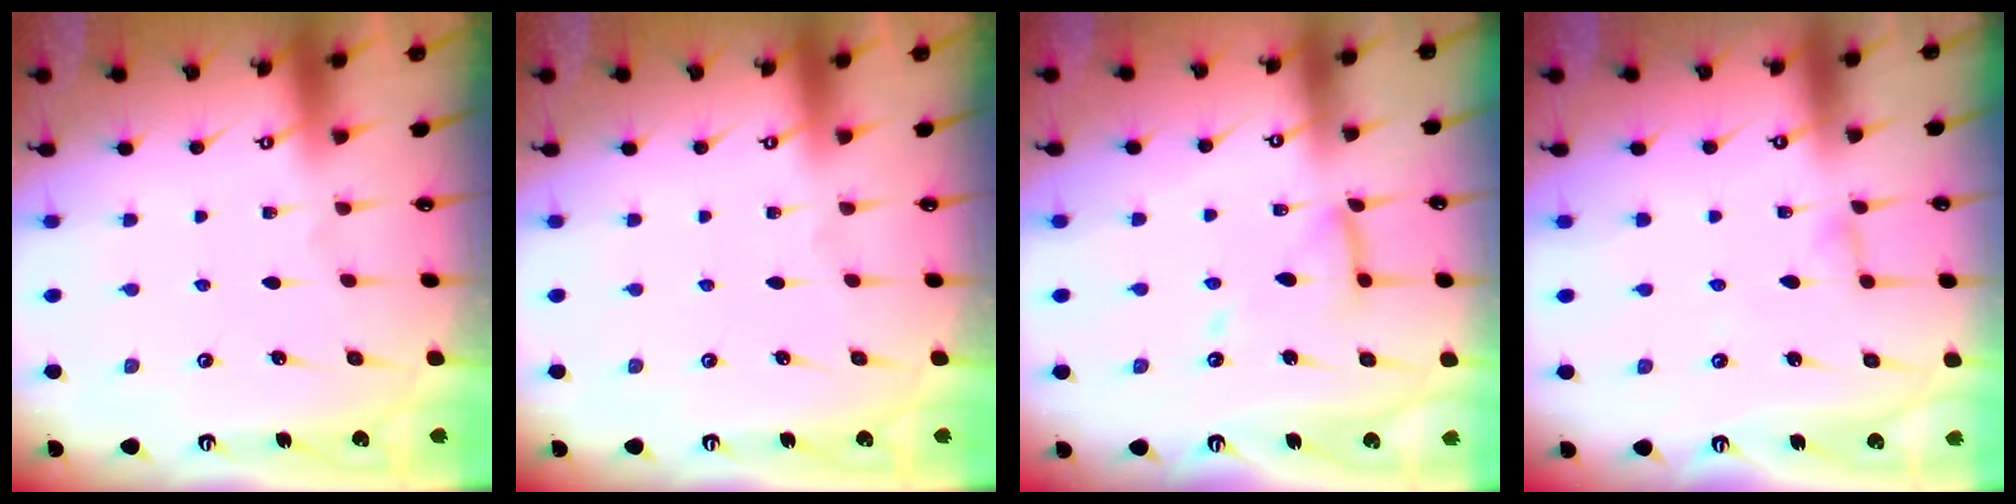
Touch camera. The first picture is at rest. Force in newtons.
{"total": 0.0}
{"total": 11.6, "press": 11.6, "slide": 1.1}
{"total": 3.3, "press": 3.3, "slide": 0.3}